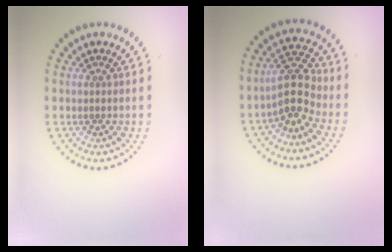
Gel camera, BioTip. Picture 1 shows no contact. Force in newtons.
{"total": 3.8, "press": 3.4, "slide": 1.7}